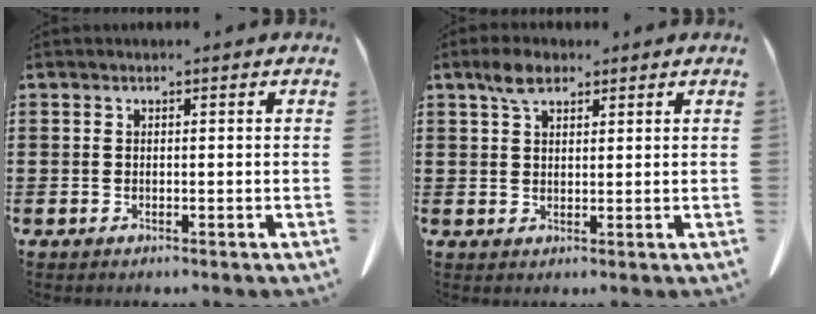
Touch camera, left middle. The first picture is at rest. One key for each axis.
{"total": 3.9, "fx": 2.6, "fy": 1.8, "fz": 2.4, "tx": -0.053, "ty": 0.007, "tz": 0.047}